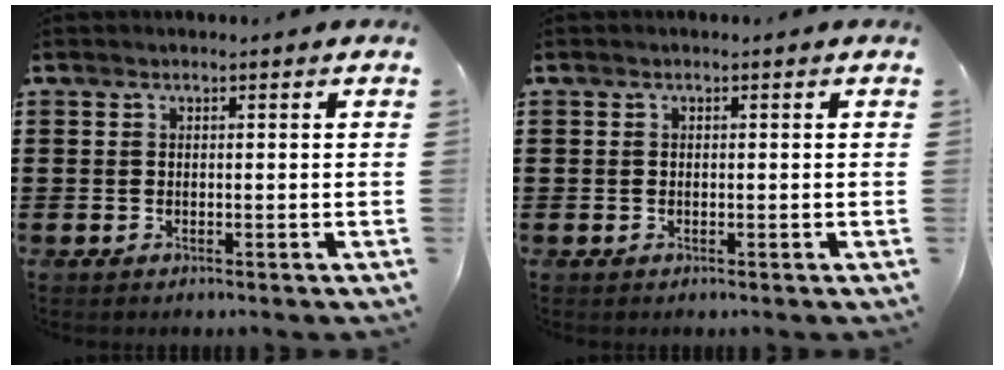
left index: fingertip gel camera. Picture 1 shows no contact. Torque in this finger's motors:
{"motor_torque": [-0.09, 0.04, -0.01, -0.01]}